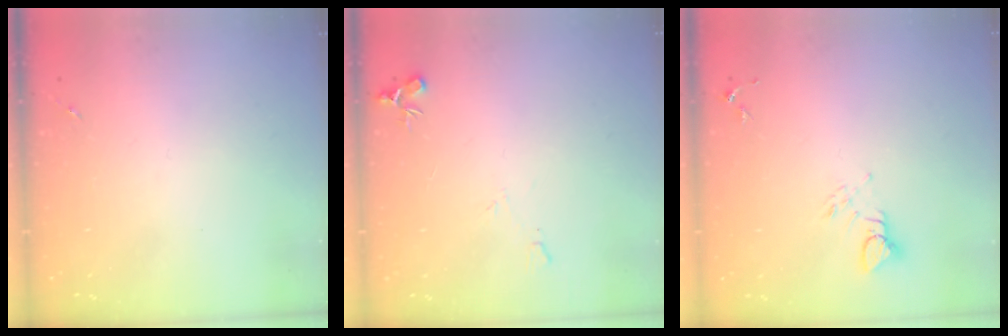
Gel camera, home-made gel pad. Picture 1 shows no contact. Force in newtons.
{"total": 6.9, "press": 6.9, "slide": 0.7}
{"total": 4.1, "press": 4.1, "slide": 0.4}